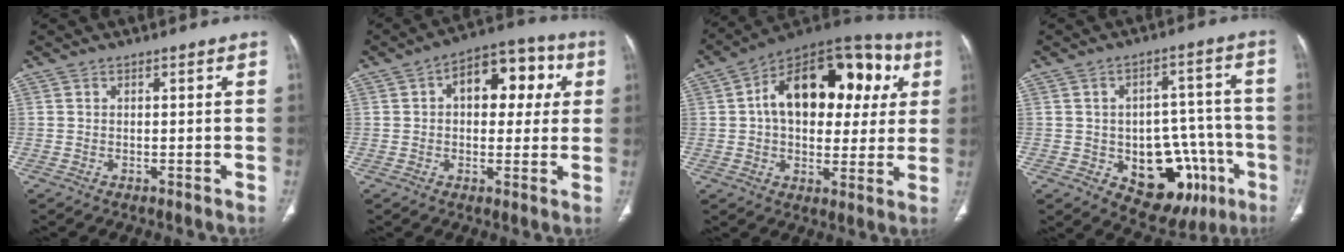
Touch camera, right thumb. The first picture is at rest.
{"total": 12.9, "force": [3.2, 7.8, 9.8], "torque": [-0.089, 0.023, 0.039]}
{"total": 24.3, "force": [5.3, 14.5, 18.7], "torque": [-0.237, 0.029, 0.071]}
{"total": 17.5, "force": [-6.3, 10.9, 12.2], "torque": [-0.114, 0.041, -0.069]}